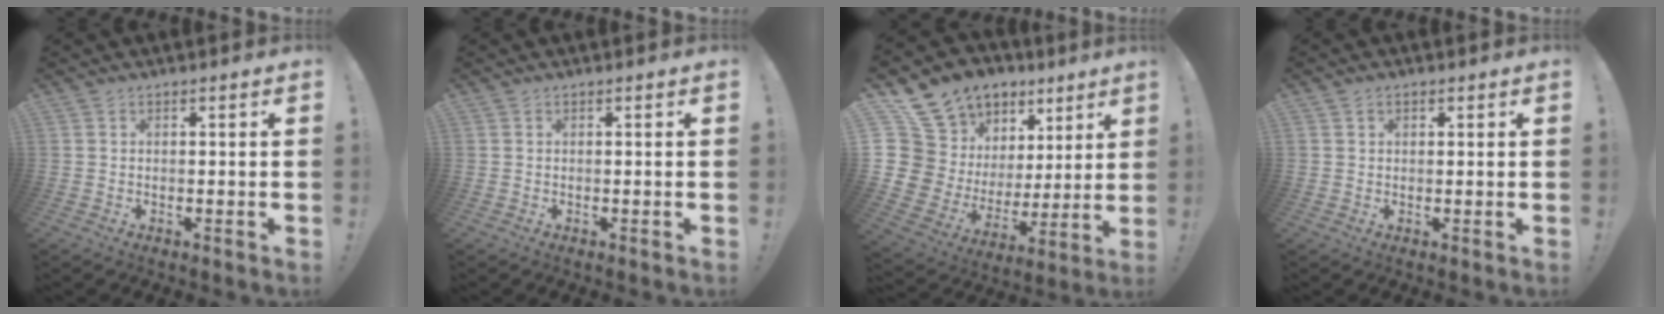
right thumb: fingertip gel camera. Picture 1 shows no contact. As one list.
[{"total": 0.0}, {"total": 14.3, "force": [9.6, 9.4, 5.0], "torque": [-0.093, -0.080, 0.206]}, {"total": 1.3, "force": [0.5, 1.1, 0.4], "torque": [-0.007, 0.003, 0.010]}]